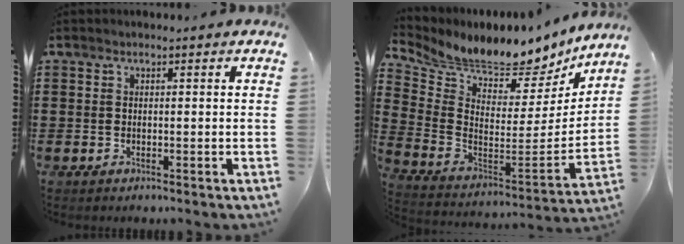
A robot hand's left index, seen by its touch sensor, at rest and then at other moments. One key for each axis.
{"total": 6.5, "fx": 6.2, "fy": 1.4, "fz": 1.1, "tx": -0.052, "ty": -0.069, "tz": 0.101}